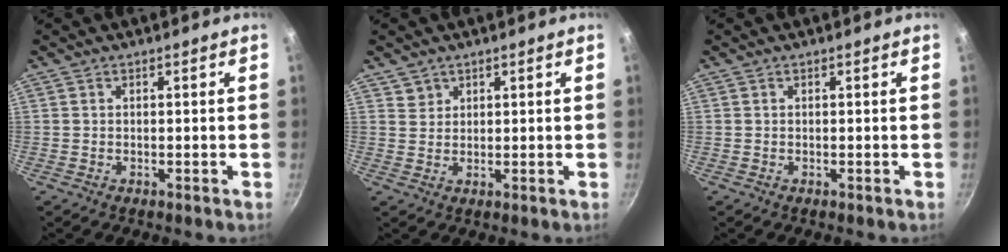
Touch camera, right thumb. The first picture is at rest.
{"total": 2.3, "force": [1.4, 1.8, 0.0], "torque": [0.019, 0.006, 0.025]}
{"total": 0.0}